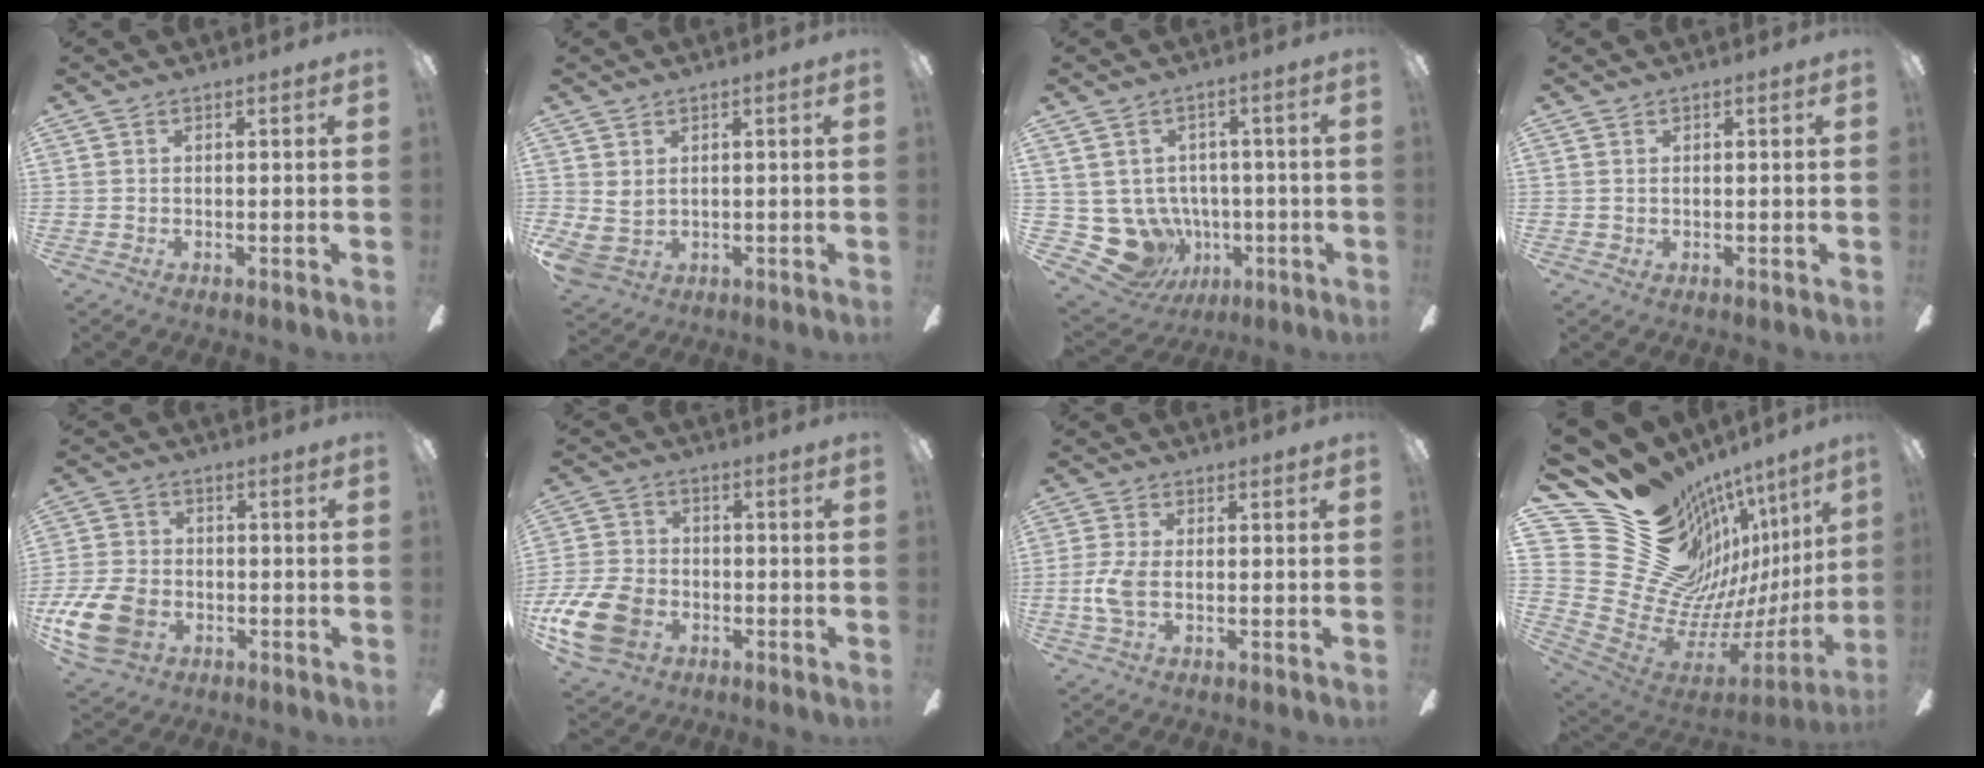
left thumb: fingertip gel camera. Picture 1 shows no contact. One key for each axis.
{"total": 3.5, "fx": 1.9, "fy": 2.6, "fz": 1.4, "tx": -0.040, "ty": -0.012, "tz": 0.036}
{"total": 11.1, "fx": -2.3, "fy": 10.1, "fz": 4.0, "tx": -0.129, "ty": 0.001, "tz": -0.029}
{"total": 0.5, "fx": 0.3, "fy": 0.4, "fz": 0.0, "tx": -0.001, "ty": 0.003, "tz": 0.004}
{"total": 12.6, "fx": -4.9, "fy": 8.9, "fz": 7.4, "tx": -0.174, "ty": 0.026, "tz": -0.087}
{"total": 13.9, "fx": -6.0, "fy": 9.6, "fz": 7.9, "tx": -0.183, "ty": 0.036, "tz": -0.110}
{"total": 5.8, "fx": -1.0, "fy": 2.5, "fz": 5.1, "tx": -0.113, "ty": 0.000, "tz": -0.022}
{"total": 24.3, "fx": 11.0, "fy": 16.9, "fz": 13.6, "tx": -0.211, "ty": -0.138, "tz": 0.274}